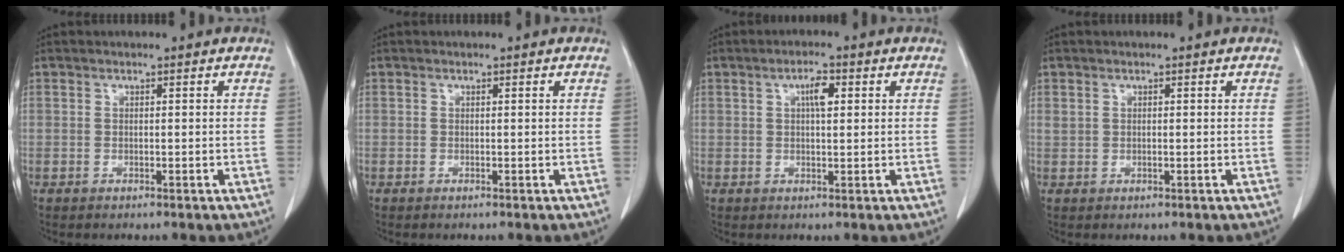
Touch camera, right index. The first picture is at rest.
{"total": 0.0}
{"total": 3.2, "force": [1.0, 0.9, 2.8], "torque": [-0.050, 0.003, 0.016]}
{"total": 0.8, "force": [0.4, 0.5, 0.4], "torque": [-0.010, 0.008, 0.010]}